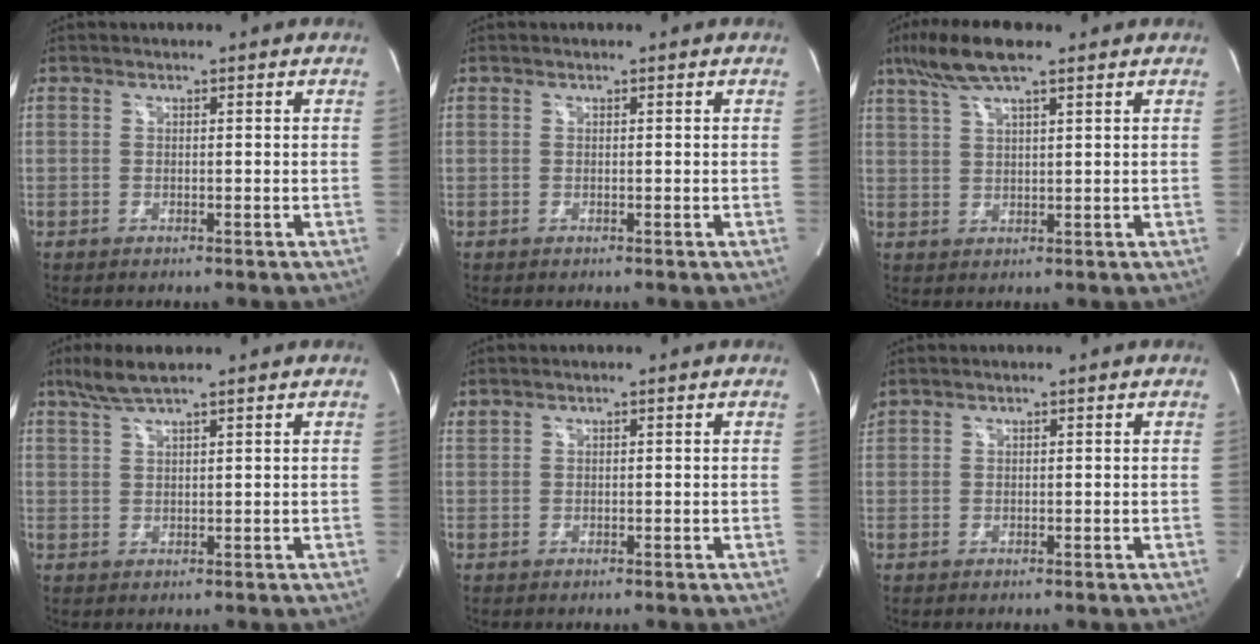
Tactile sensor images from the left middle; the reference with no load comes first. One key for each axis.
{"total": 0.0}
{"total": 8.1, "fx": 5.7, "fy": 1.1, "fz": 5.7, "tx": -0.119, "ty": 0.021, "tz": 0.104}
{"total": 4.8, "fx": 3.8, "fy": 0.1, "fz": 2.9, "tx": -0.069, "ty": 0.011, "tz": 0.077}
{"total": 0.7, "fx": 0.7, "fy": 0.1, "fz": 0.0, "tx": -0.013, "ty": 0.011, "tz": 0.022}
{"total": 1.4, "fx": 1.3, "fy": 0.3, "fz": 0.4, "tx": -0.019, "ty": 0.021, "tz": 0.032}